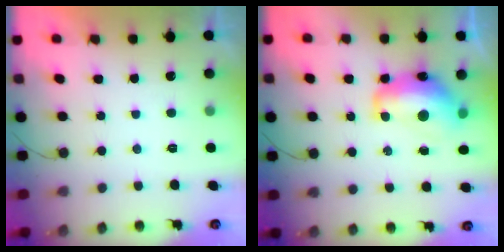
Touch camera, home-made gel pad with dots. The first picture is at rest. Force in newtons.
{"total": 13.6, "press": 13.6, "slide": 1.0}